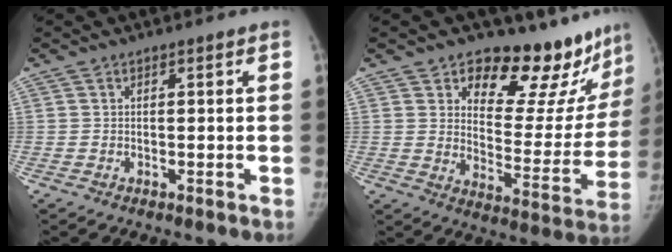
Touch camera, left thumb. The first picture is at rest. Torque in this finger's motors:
{"motor_torque": [0.13, 0.11, 0.83, -0.51, 0.03]}